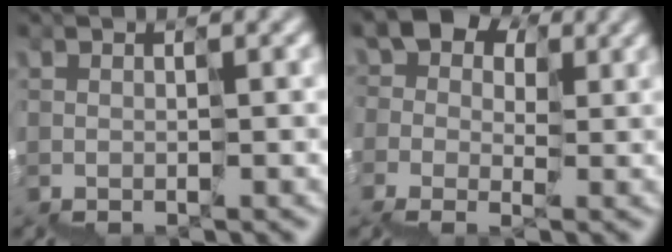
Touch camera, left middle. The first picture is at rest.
{"total": 5.3, "force": [2.3, 4.1, 2.4], "torque": [-0.033, 0.030, 0.020]}